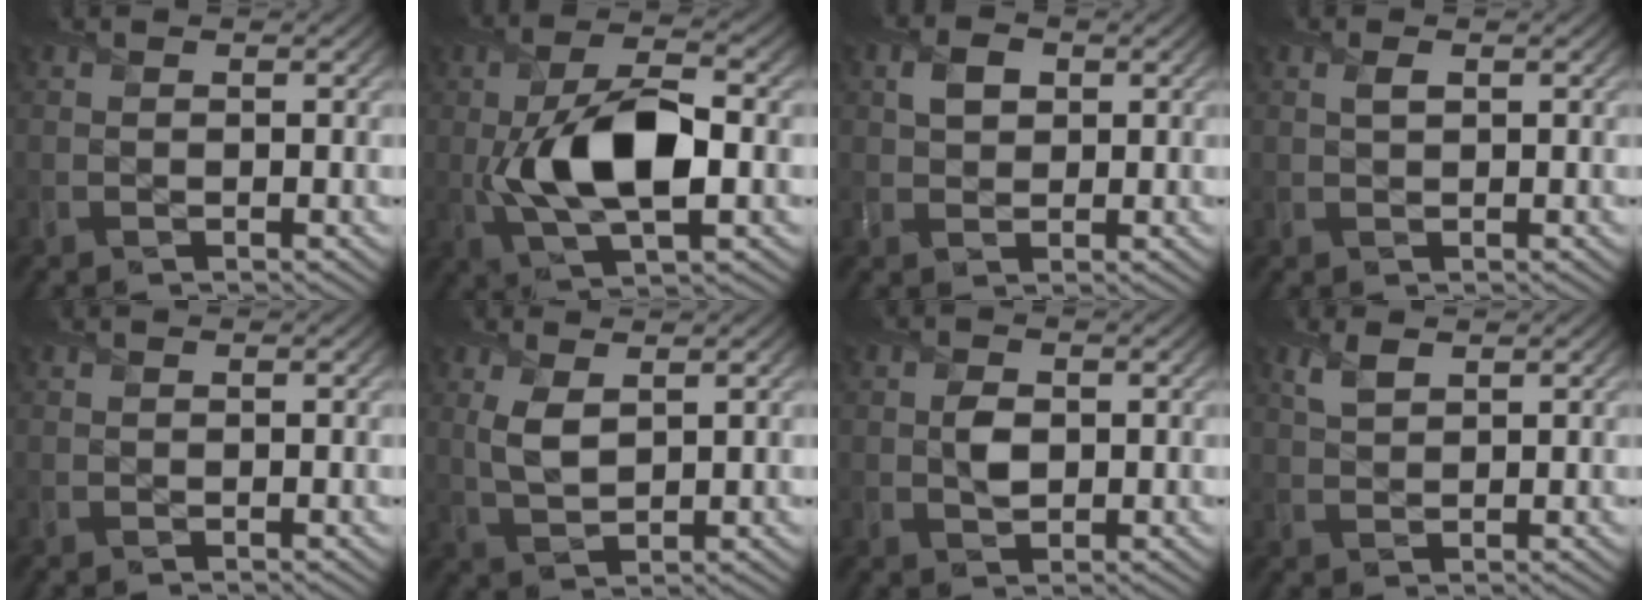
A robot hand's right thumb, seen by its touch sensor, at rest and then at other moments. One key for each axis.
{"total": 11.4, "fx": -1.2, "fy": 5.2, "fz": 10.1, "tx": -0.191, "ty": 0.003, "tz": -0.021}
{"total": 2.6, "fx": 1.0, "fy": 2.0, "fz": 1.3, "tx": -0.031, "ty": 0.001, "tz": 0.018}
{"total": 1.2, "fx": 0.6, "fy": 0.5, "fz": 1.0, "tx": -0.022, "ty": 0.000, "tz": 0.011}
{"total": 0.0}
{"total": 4.1, "fx": 1.6, "fy": 1.9, "fz": 3.3, "tx": -0.085, "ty": -0.002, "tz": 0.035}
{"total": 2.6, "fx": 0.3, "fy": 1.7, "fz": 1.9, "tx": -0.043, "ty": -0.002, "tz": 0.004}
{"total": 2.3, "fx": 1.5, "fy": 1.0, "fz": 1.3, "tx": -0.037, "ty": 0.000, "tz": 0.035}